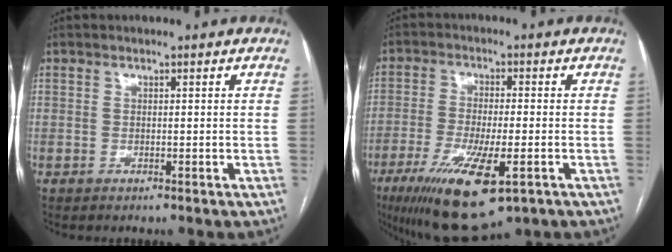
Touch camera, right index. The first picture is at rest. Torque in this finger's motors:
{"motor_torque": [1.72, -0.42, 0.79, 0.18]}